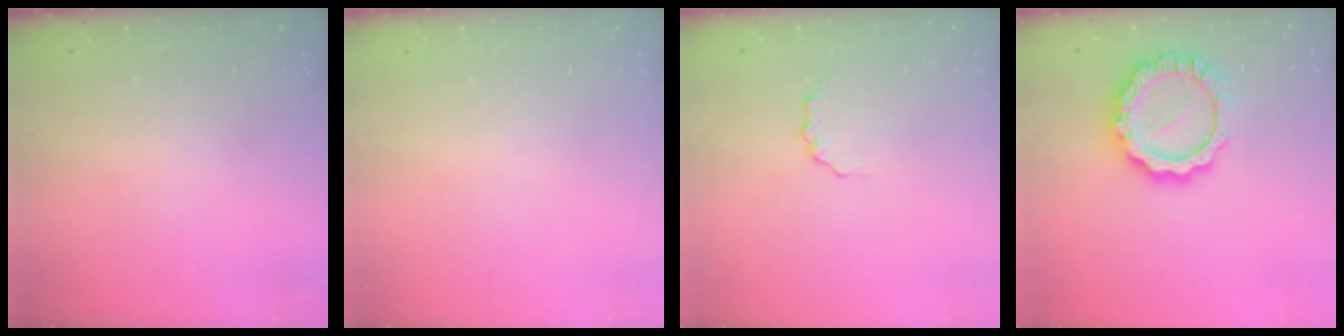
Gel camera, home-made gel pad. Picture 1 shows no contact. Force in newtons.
{"total": 0.0}
{"total": 2.6, "press": 2.6, "slide": 0.4}
{"total": 13.5, "press": 13.5, "slide": 1.0}